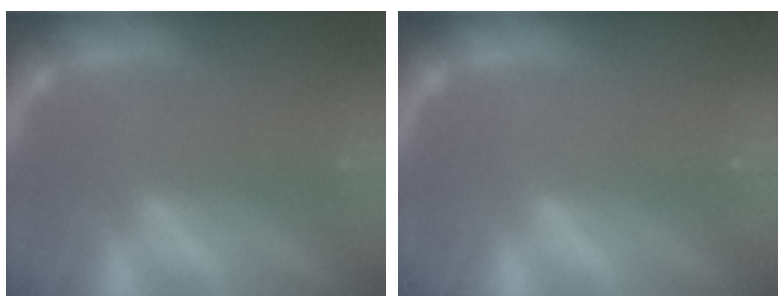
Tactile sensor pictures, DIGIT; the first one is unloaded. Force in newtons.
{"total": 0.0}